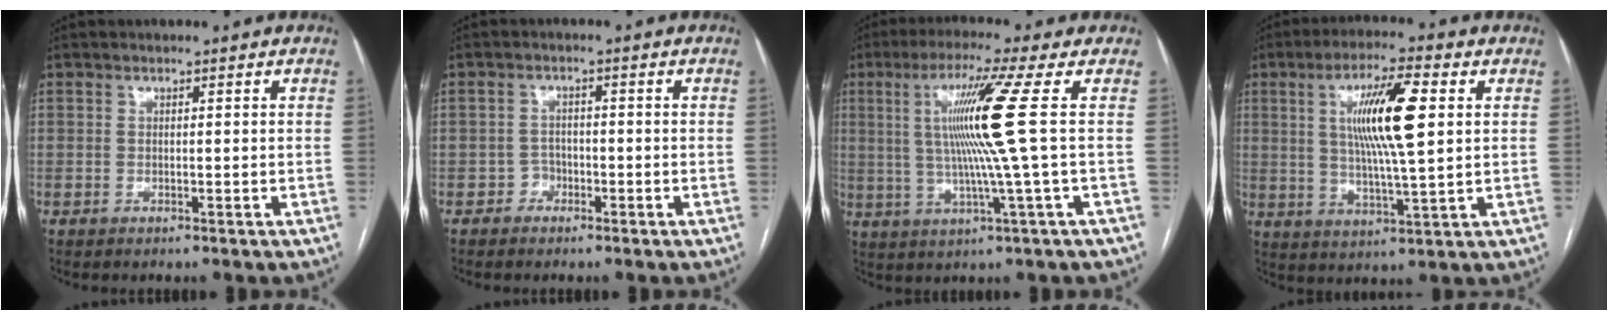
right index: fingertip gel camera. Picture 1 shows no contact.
{"total": 1.9, "force": [-1.2, 1.4, 0.2], "torque": [0.003, 0.009, -0.025]}
{"total": 11.1, "force": [1.7, -2.6, 10.7], "torque": [-0.198, 0.004, 0.036]}
{"total": 11.9, "force": [2.8, 1.1, 11.6], "torque": [-0.210, 0.003, 0.049]}